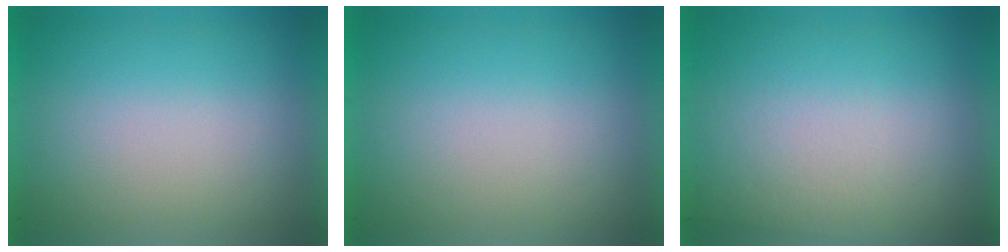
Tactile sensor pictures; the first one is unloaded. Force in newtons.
{"total": 0.0}
{"total": 2.8}